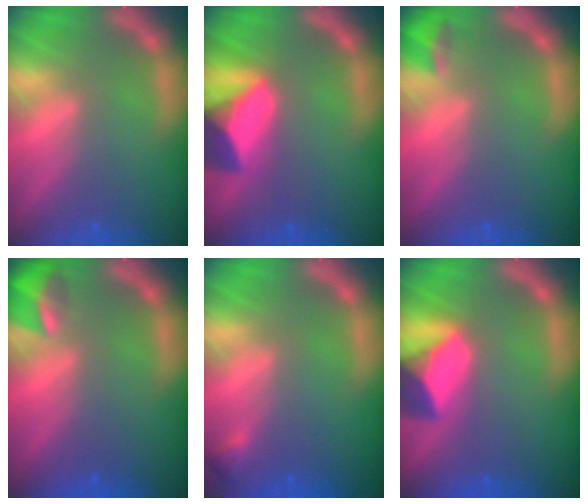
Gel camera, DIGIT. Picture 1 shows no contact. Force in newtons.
{"total": 8.4}
{"total": 1.9}
{"total": 3.4}
{"total": 0.9}
{"total": 7.5}